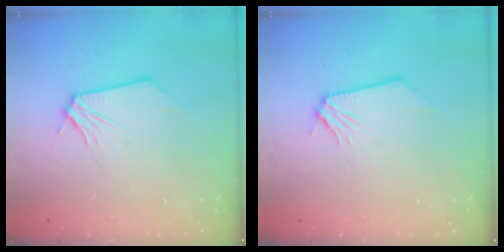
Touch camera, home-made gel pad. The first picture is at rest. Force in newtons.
{"total": 0.0}